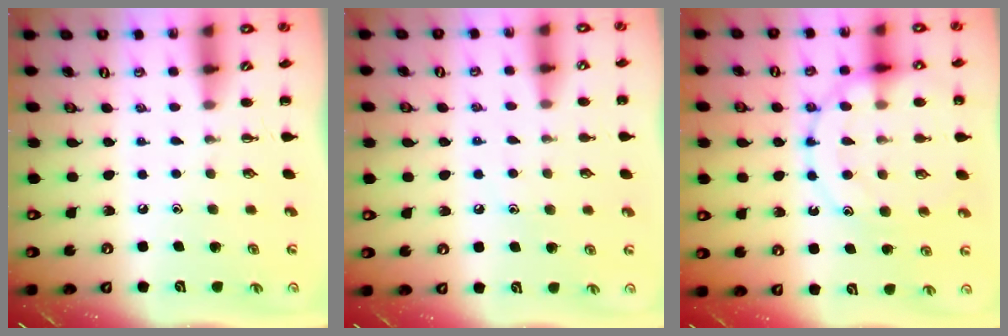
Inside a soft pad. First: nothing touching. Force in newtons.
{"total": 7.6, "press": 7.4, "slide": 1.7}
{"total": 15.7, "press": 15.6, "slide": 1.9}